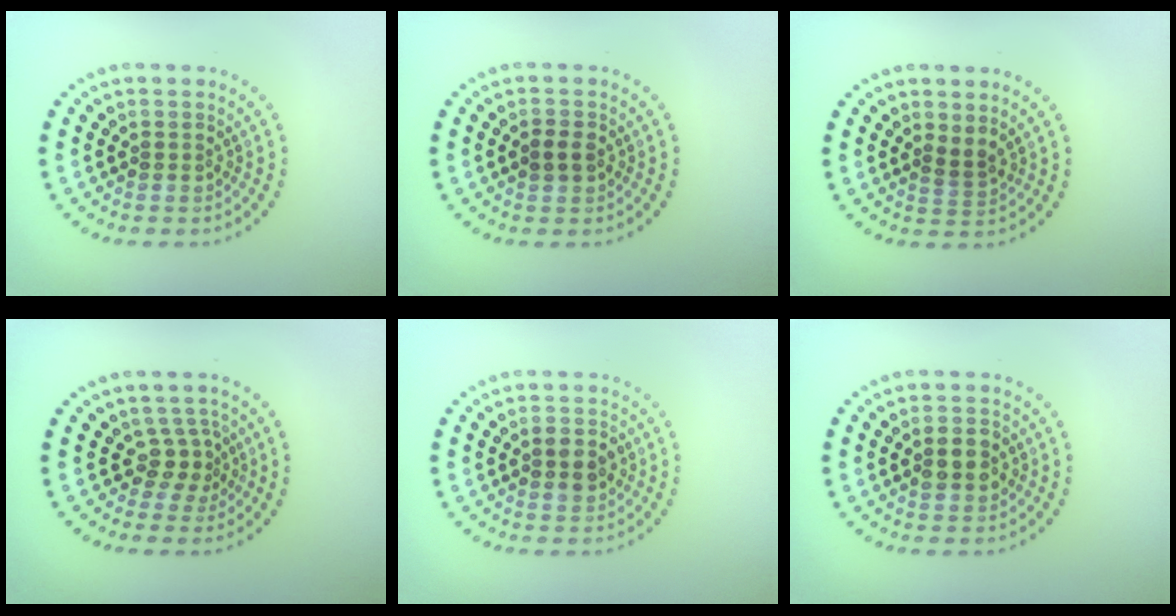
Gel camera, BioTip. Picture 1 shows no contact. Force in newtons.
{"total": 1.6, "press": 1.6, "slide": 0.1}
{"total": 1.4, "press": 0.9, "slide": 1.1}
{"total": 2.2, "press": 1.5, "slide": 1.7}
{"total": 2.6, "press": 2.6, "slide": 0.1}
{"total": 2.9, "press": 2.9, "slide": 0.2}